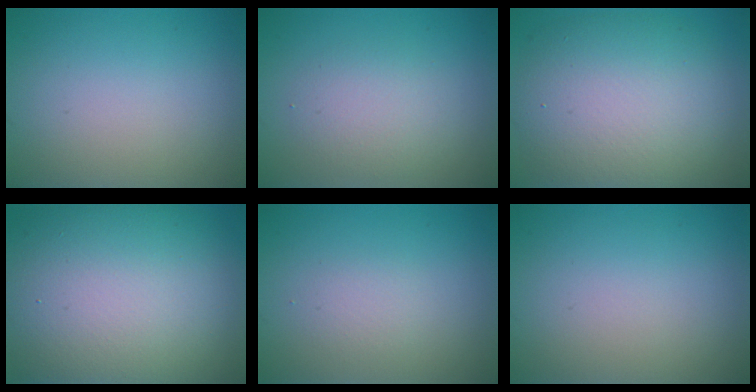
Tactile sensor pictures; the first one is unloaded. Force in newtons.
{"total": 2.8, "press": 2.8, "slide": 0.2}
{"total": 10.3, "press": 10.2, "slide": 0.7}
{"total": 16.3, "press": 16.3, "slide": 0.9}
{"total": 1.3, "press": 1.3, "slide": 0.0}
{"total": 0.0}